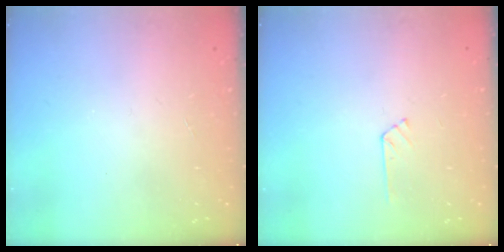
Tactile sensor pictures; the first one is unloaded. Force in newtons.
{"total": 2.8, "press": 2.8, "slide": 0.3}